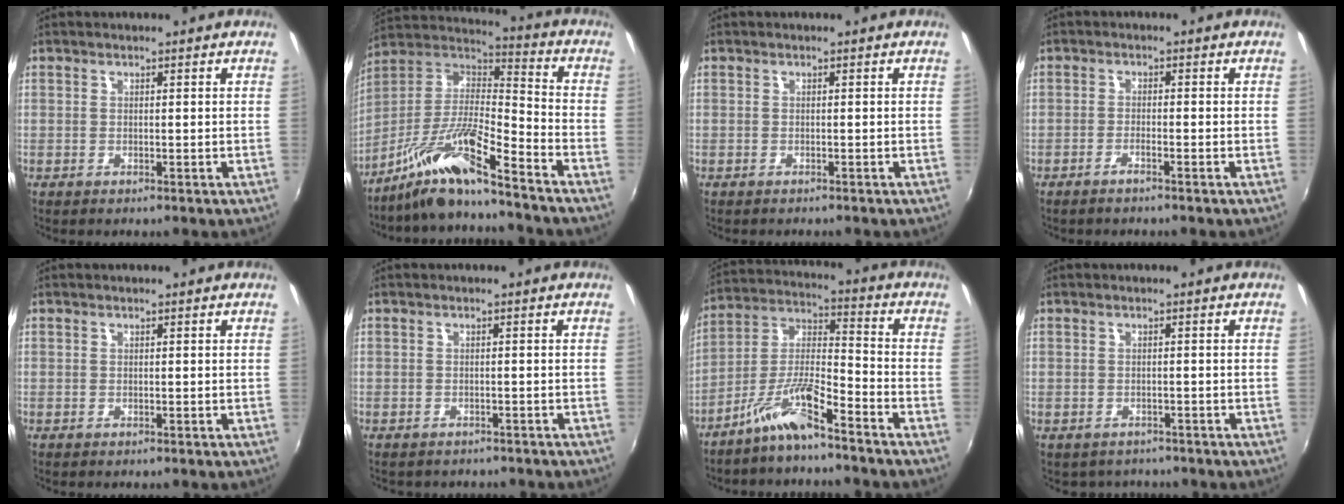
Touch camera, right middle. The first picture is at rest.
{"total": 12.8, "force": [-9.8, 0.3, 8.2], "torque": [-0.154, 0.010, -0.198]}
{"total": 0.6, "force": [-0.5, 0.2, 0.1], "torque": [-0.002, -0.003, -0.009]}
{"total": 1.6, "force": [-1.3, -0.1, 0.8], "torque": [-0.027, 0.002, -0.030]}
{"total": 0.0}
{"total": 3.2, "force": [-2.8, 1.4, 0.9], "torque": [-0.021, -0.014, -0.034]}
{"total": 8.7, "force": [-6.6, 0.7, 5.7], "torque": [-0.126, 0.018, -0.129]}
{"total": 2.9, "force": [-2.3, 1.8, 0.3], "torque": [-0.015, -0.010, -0.030]}